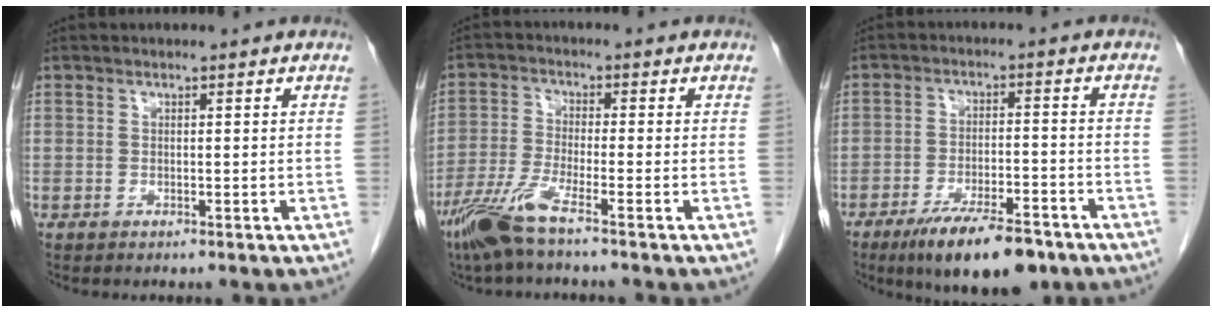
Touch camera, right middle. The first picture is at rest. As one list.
[{"total": 7.0, "force": [-4.9, -0.1, 5.0], "torque": [-0.111, -0.021, -0.102]}, {"total": 12.0, "force": [-8.5, 3.0, 7.9], "torque": [-0.125, -0.017, -0.138]}]